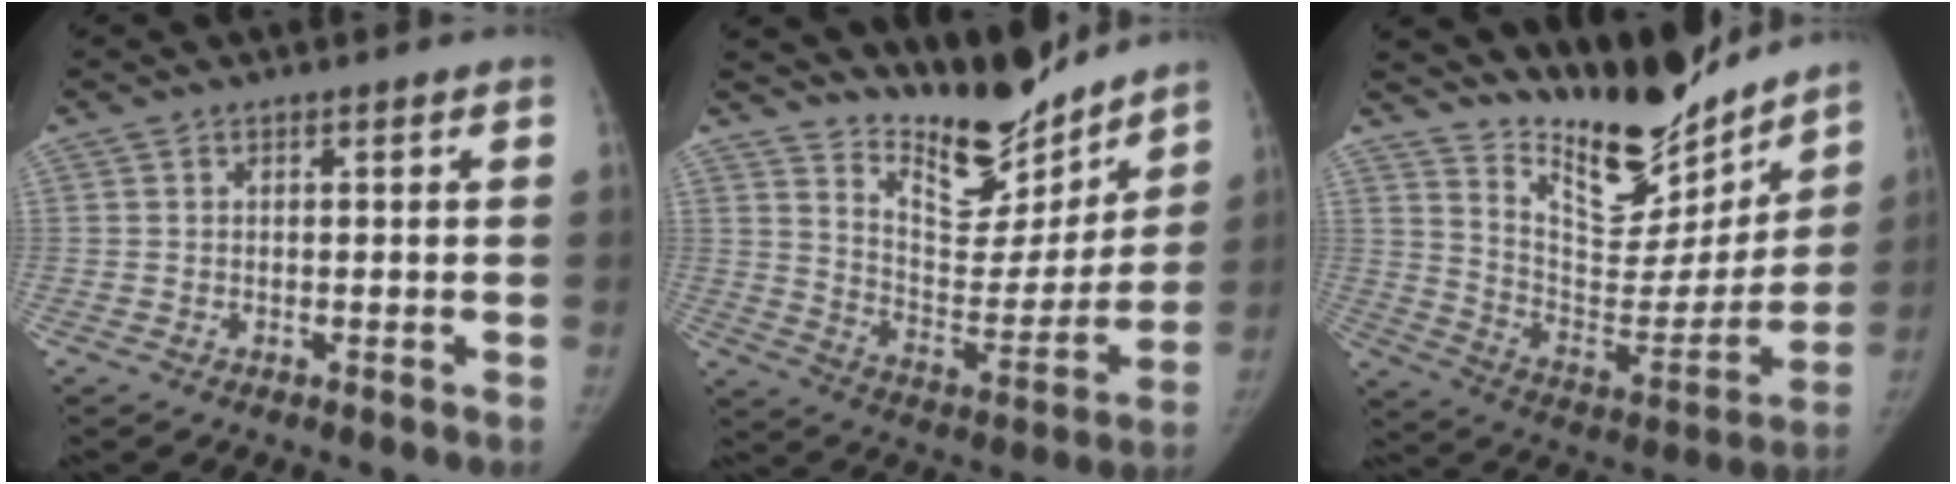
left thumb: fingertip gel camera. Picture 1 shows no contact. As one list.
[{"total": 17.8, "force": [15.5, 5.9, 6.5], "torque": [-0.042, -0.125, 0.252]}, {"total": 22.6, "force": [19.0, 7.5, 9.7], "torque": [-0.103, -0.132, 0.305]}]